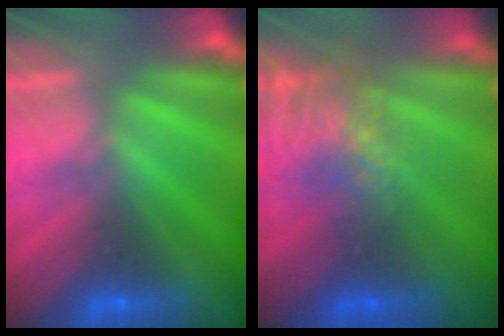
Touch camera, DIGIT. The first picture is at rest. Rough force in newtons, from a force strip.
{"total": 10.3}